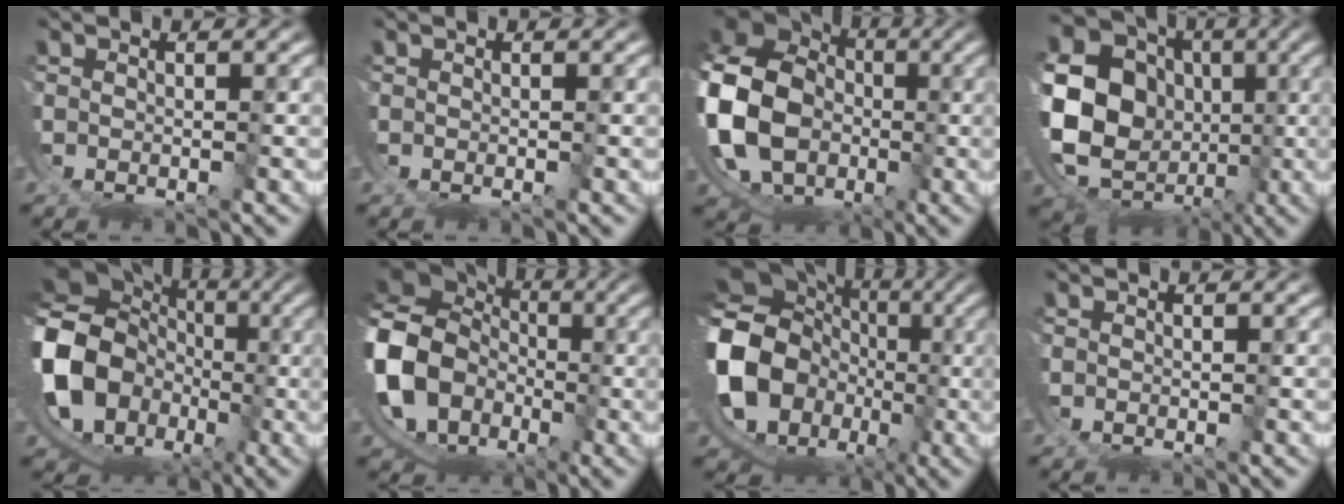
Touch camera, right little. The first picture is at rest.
{"total": 0.0}
{"total": 13.8, "force": [0.6, 11.7, 7.3], "torque": [-0.184, -0.046, 0.021]}
{"total": 18.7, "force": [2.1, 16.4, 8.7], "torque": [-0.206, -0.039, 0.026]}
{"total": 14.6, "force": [-0.9, 12.6, 7.4], "torque": [-0.175, -0.053, 0.001]}
{"total": 12.0, "force": [0.6, 10.5, 5.8], "torque": [-0.165, -0.047, 0.022]}
{"total": 17.0, "force": [-1.3, 14.3, 9.0], "torque": [-0.188, -0.064, -0.002]}
{"total": 0.0}